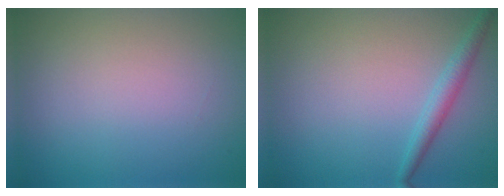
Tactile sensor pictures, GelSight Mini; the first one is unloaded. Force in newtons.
{"total": 1.9, "press": 1.9, "slide": 0.1}